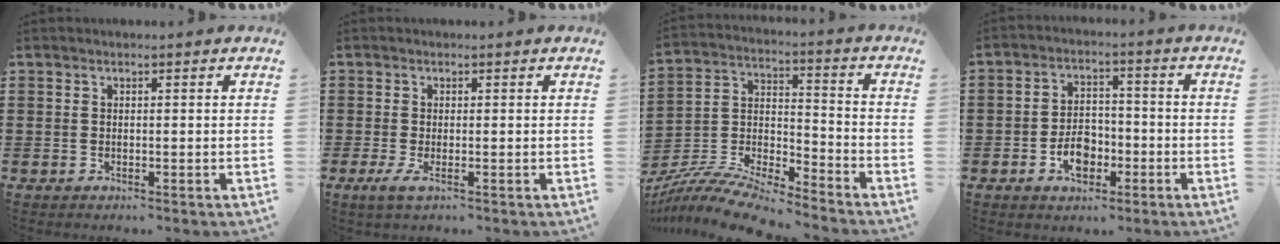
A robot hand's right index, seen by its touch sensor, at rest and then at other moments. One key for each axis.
{"total": 1.5, "fx": -0.4, "fy": 0.5, "fz": 1.4, "tx": -0.031, "ty": -0.007, "tz": -0.009}
{"total": 9.5, "fx": -9.0, "fy": 0.7, "fz": 2.8, "tx": -0.067, "ty": 0.006, "tz": -0.183}
{"total": 5.3, "fx": -2.2, "fy": 3.6, "fz": 3.3, "tx": -0.049, "ty": -0.001, "tz": -0.043}